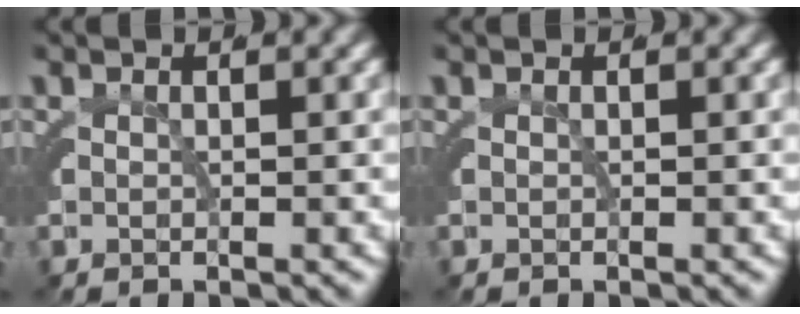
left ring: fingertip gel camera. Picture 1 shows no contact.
{"total": 0.0}